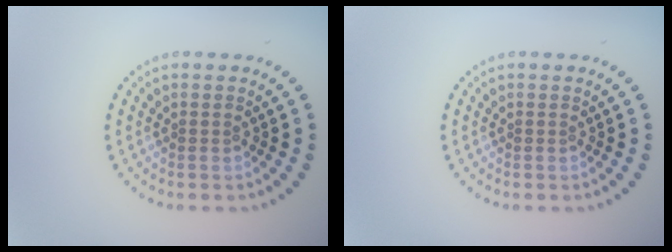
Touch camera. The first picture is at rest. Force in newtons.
{"total": 0.0}